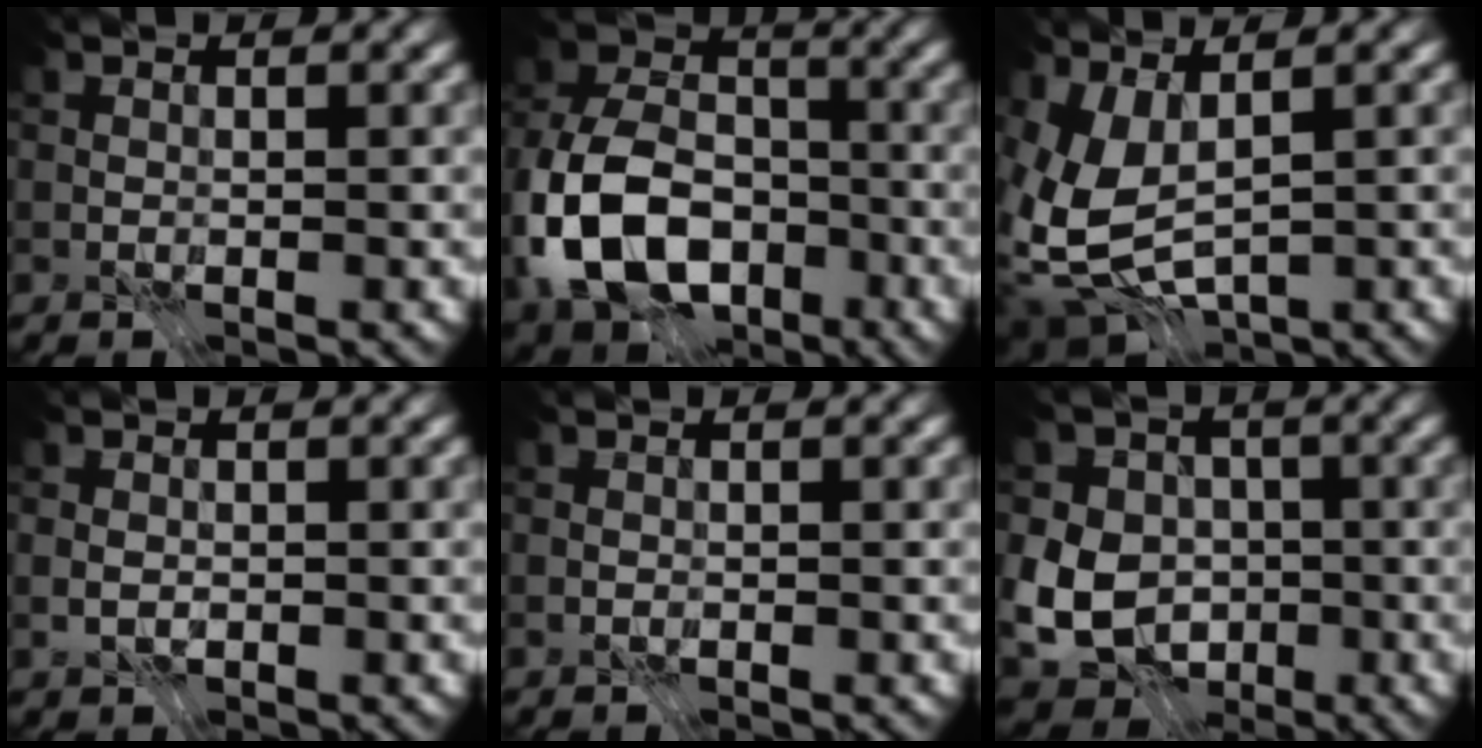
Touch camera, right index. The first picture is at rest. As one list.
[{"total": 12.2, "force": [-4.8, 8.2, 7.5], "torque": [-0.158, -0.013, -0.100]}, {"total": 6.6, "force": [0.4, 3.7, 5.4], "torque": [-0.130, -0.015, 0.016]}, {"total": 0.7, "force": [-0.1, 0.6, 0.3], "torque": [-0.006, -0.001, -0.003]}, {"total": 0.0}, {"total": 8.3, "force": [-1.3, 6.8, 4.5], "torque": [-0.076, -0.002, -0.039]}]